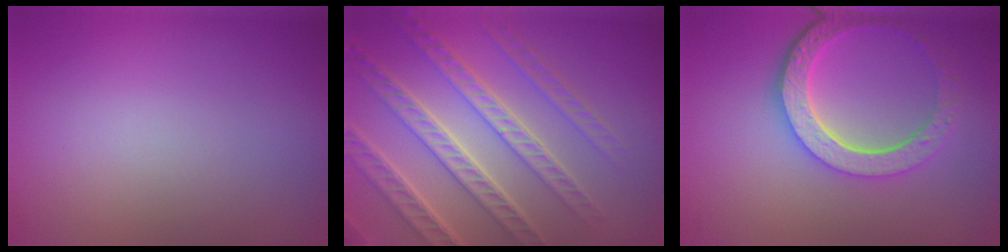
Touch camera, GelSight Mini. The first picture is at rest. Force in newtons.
{"total": 7.2, "press": 5.5, "slide": 4.6}
{"total": 5.8, "press": 4.4, "slide": 3.7}